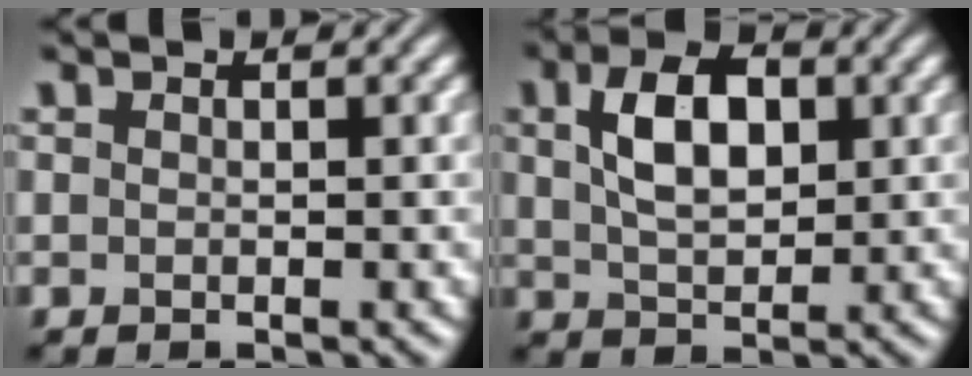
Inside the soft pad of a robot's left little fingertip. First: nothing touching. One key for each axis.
{"total": 5.6, "fx": 1.5, "fy": 3.1, "fz": 4.3, "tx": -0.083, "ty": 0.008, "tz": 0.025}